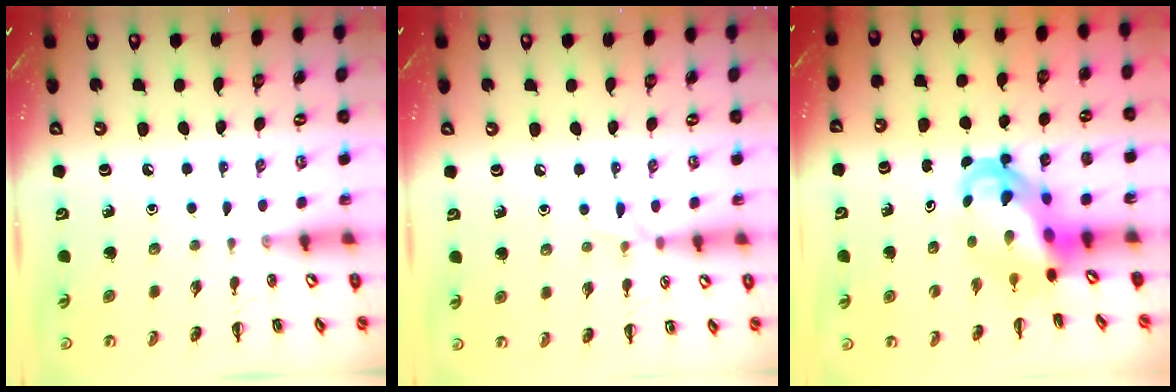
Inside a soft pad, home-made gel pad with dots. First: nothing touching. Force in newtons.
{"total": 5.3, "press": 4.9, "slide": 1.9}
{"total": 7.1, "press": 6.9, "slide": 1.6}